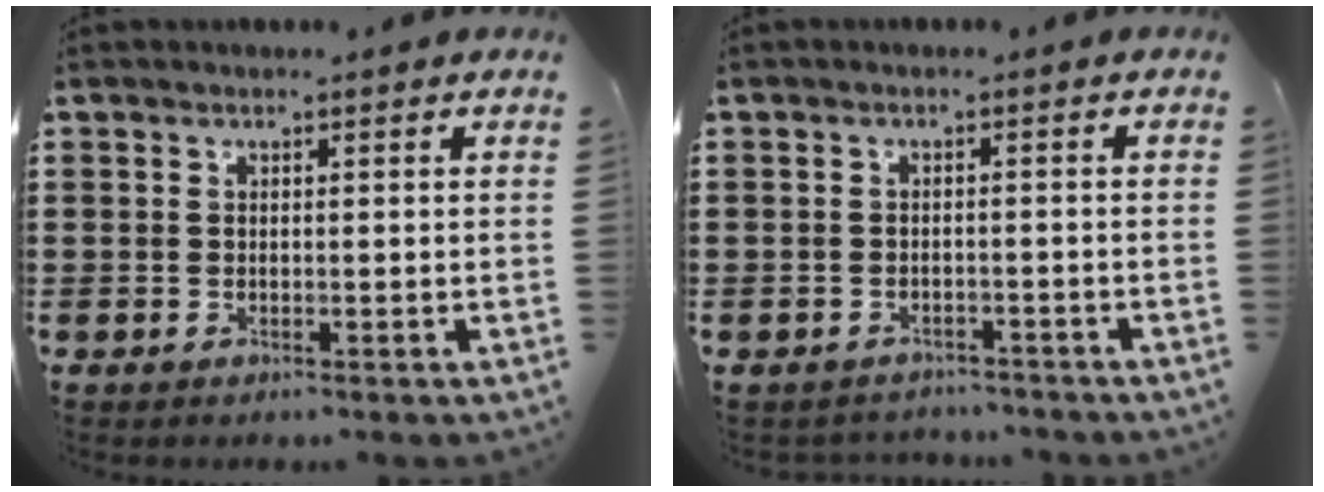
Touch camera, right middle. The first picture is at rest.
{"total": 1.7, "force": [-1.6, 0.3, -0.1], "torque": [-0.005, 0.001, -0.037]}